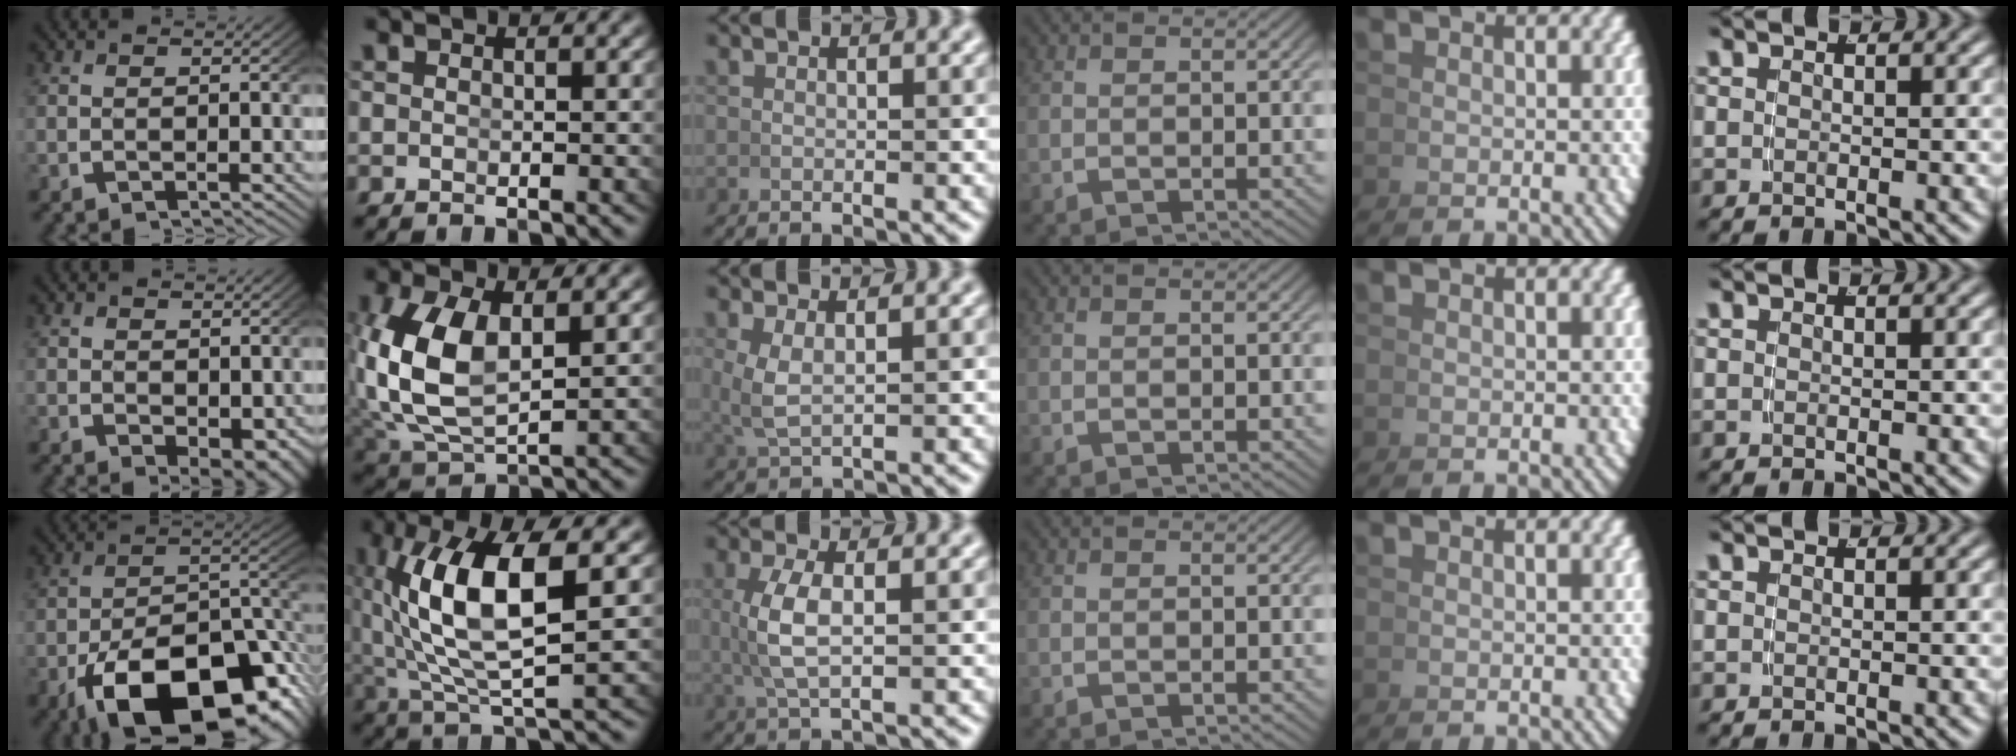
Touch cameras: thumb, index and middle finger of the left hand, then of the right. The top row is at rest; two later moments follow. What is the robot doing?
{"motion": "lift_and_place", "object": "bowl"}